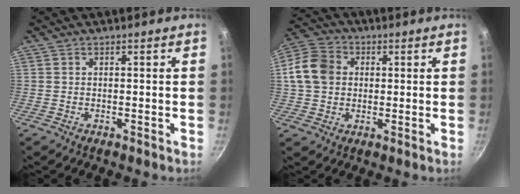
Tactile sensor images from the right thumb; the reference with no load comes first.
{"total": 9.9, "force": [1.1, 8.2, 5.3], "torque": [-0.078, 0.013, 0.003]}